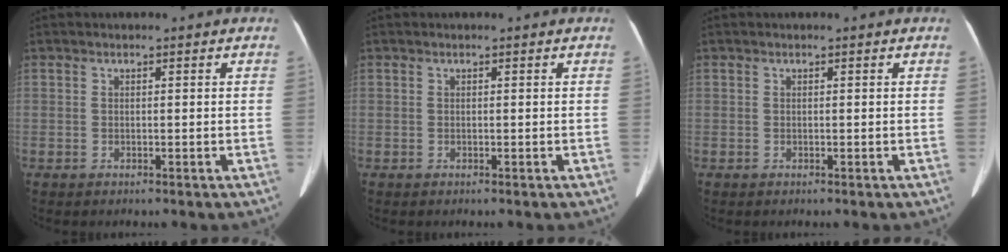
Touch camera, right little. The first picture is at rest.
{"total": 0.0}
{"total": 0.0}